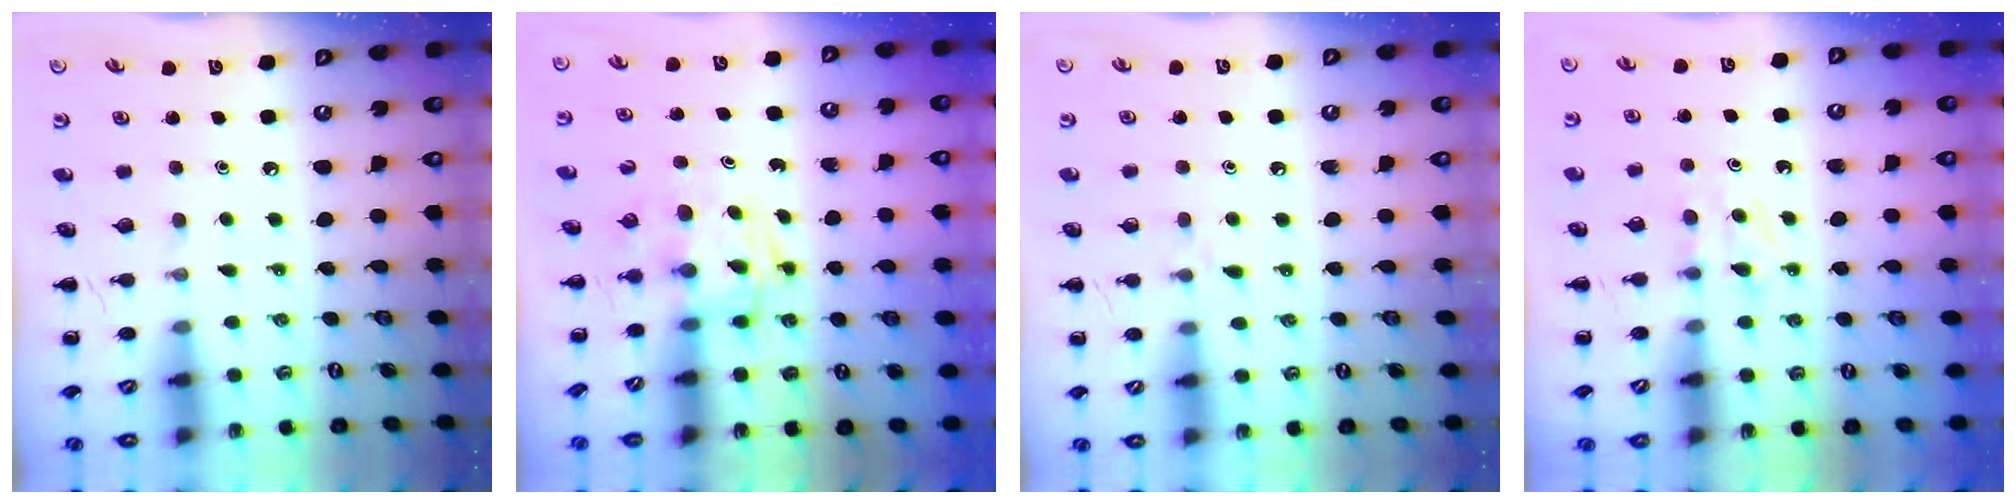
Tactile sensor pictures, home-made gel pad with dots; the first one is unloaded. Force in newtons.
{"total": 3.4, "press": 3.4, "slide": 0.4}
{"total": 5.1, "press": 4.7, "slide": 2.0}
{"total": 4.1, "press": 3.9, "slide": 1.3}